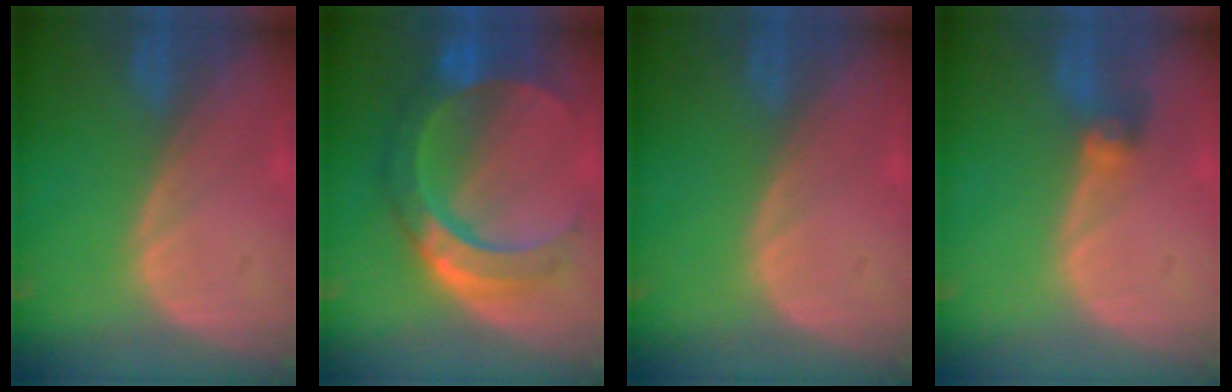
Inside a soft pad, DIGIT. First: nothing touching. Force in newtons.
{"total": 10.0, "press": 10.0, "slide": 0.9}
{"total": 0.0}
{"total": 2.7, "press": 2.7, "slide": 0.3}